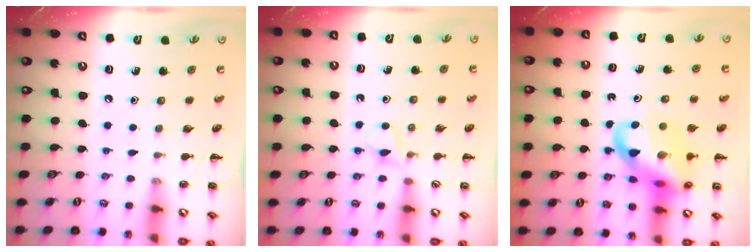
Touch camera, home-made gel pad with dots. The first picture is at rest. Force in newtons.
{"total": 3.0, "press": 2.8, "slide": 1.2}
{"total": 16.0, "press": 15.6, "slide": 3.5}